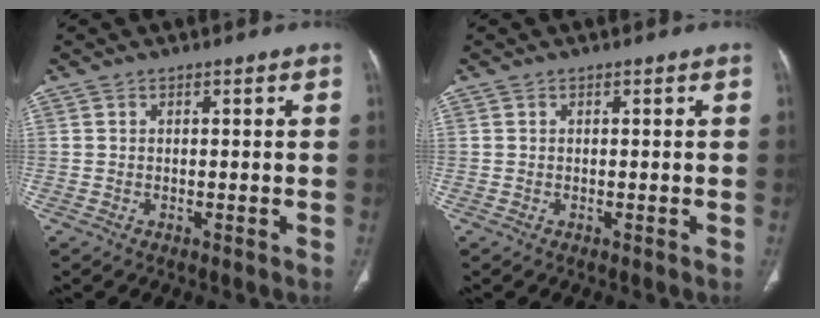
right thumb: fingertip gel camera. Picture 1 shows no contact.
{"total": 0.0}